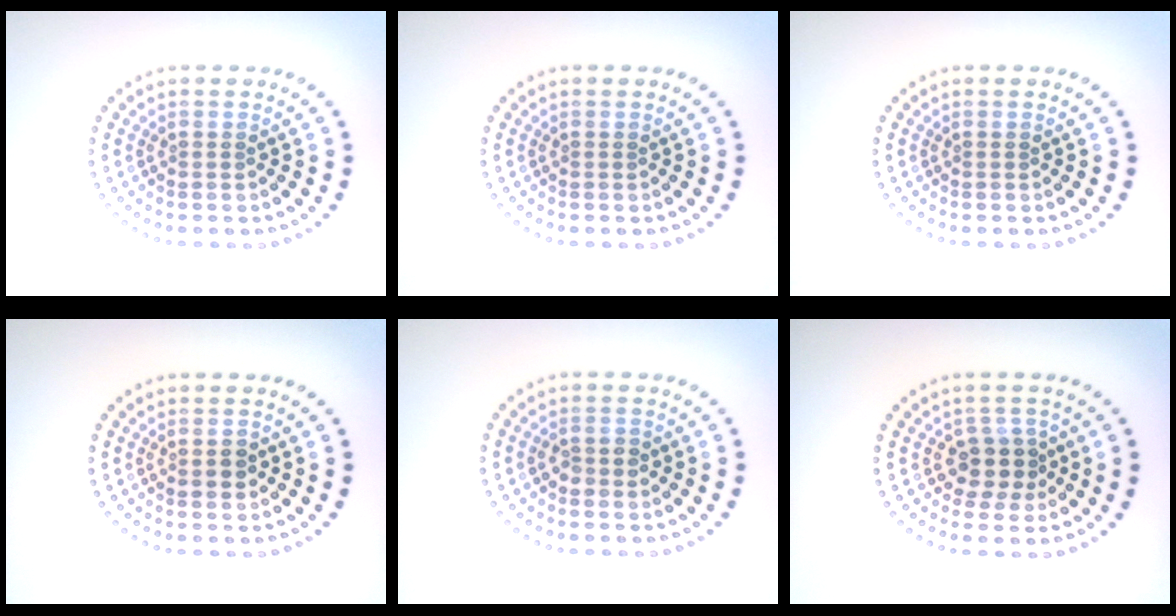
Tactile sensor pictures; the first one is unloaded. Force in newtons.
{"total": 0.0}
{"total": 0.0}
{"total": 1.5, "press": 1.5, "slide": 0.1}
{"total": 1.3, "press": 1.3, "slide": 0.3}
{"total": 2.7, "press": 2.3, "slide": 1.4}